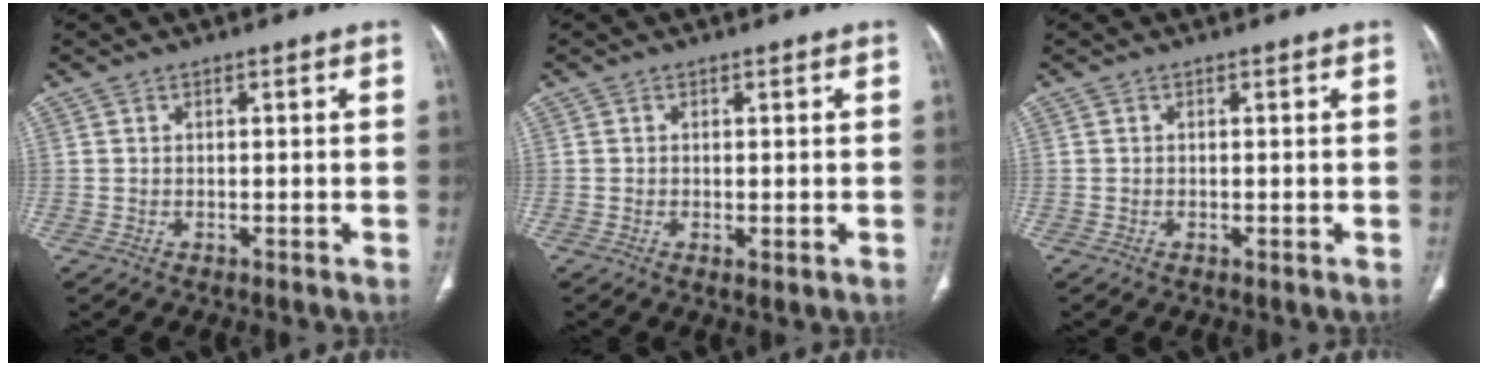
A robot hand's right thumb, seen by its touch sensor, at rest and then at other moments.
{"total": 1.4, "force": [-0.3, 0.5, 1.3], "torque": [-0.027, -0.006, -0.003]}
{"total": 0.5, "force": [-0.2, 0.3, 0.4], "torque": [-0.009, -0.002, -0.004]}